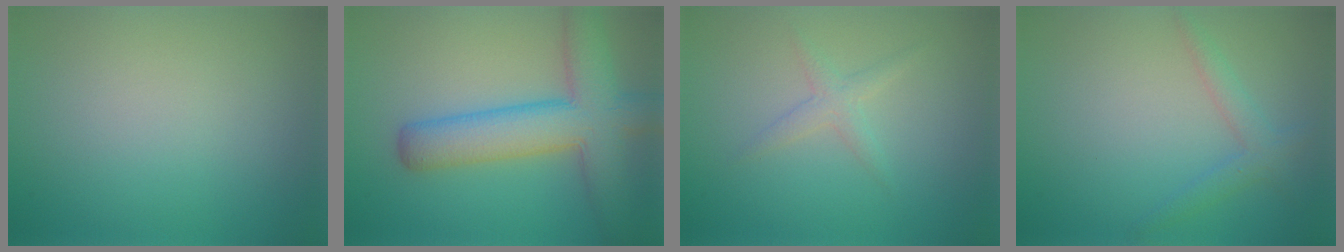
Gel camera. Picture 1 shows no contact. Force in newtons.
{"total": 7.9, "press": 7.9, "slide": 0.3}
{"total": 1.5, "press": 1.5, "slide": 0.1}
{"total": 2.0, "press": 2.0, "slide": 0.1}